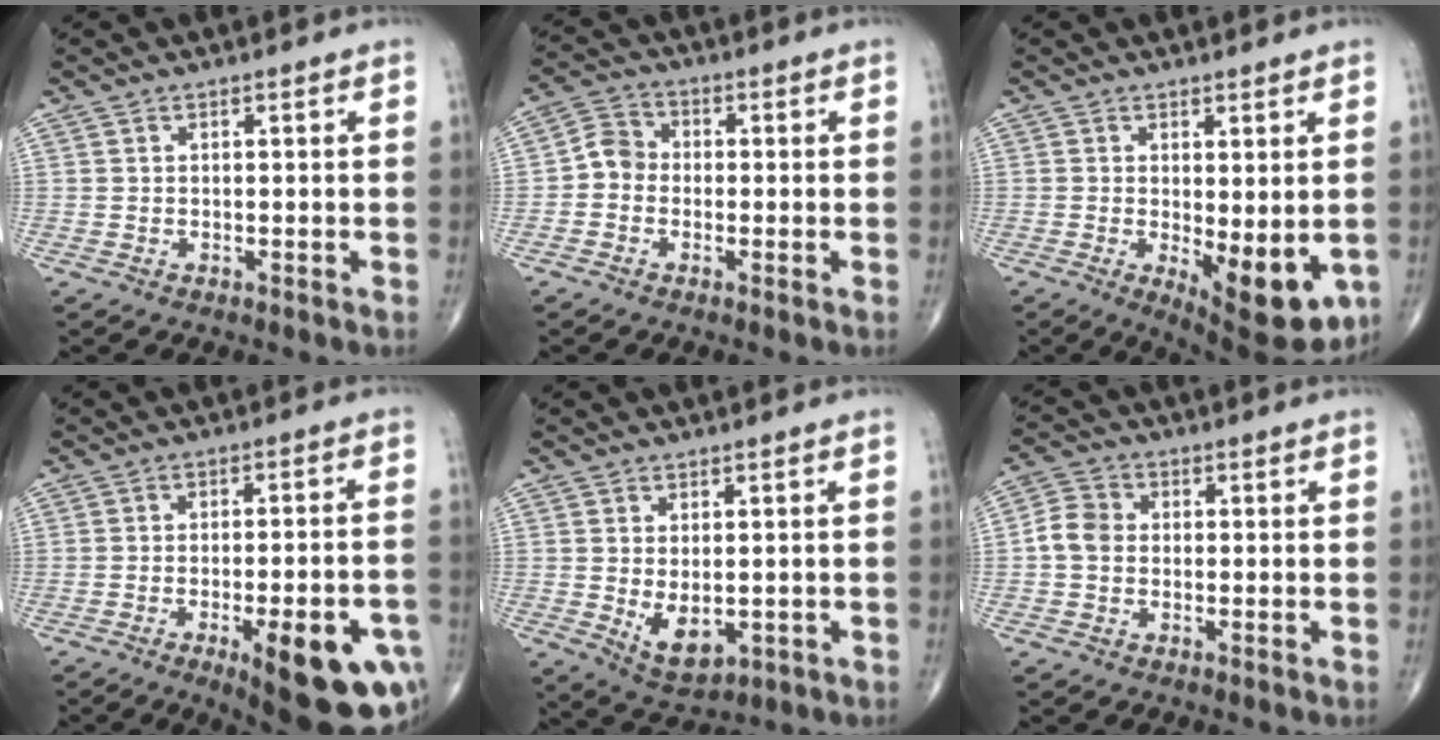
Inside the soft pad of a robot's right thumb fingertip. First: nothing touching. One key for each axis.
{"total": 4.9, "fx": -1.0, "fy": 4.2, "fz": 2.2, "tx": -0.021, "ty": 0.018, "tz": -0.034}
{"total": 11.5, "fx": -2.5, "fy": 4.5, "fz": 10.2, "tx": -0.124, "ty": -0.024, "tz": -0.020}
{"total": 18.9, "fx": -8.2, "fy": 6.2, "fz": 15.9, "tx": -0.151, "ty": 0.024, "tz": -0.096}
{"total": 6.9, "fx": -0.9, "fy": 4.0, "fz": 5.6, "tx": -0.081, "ty": -0.016, "tz": 0.001}
{"total": 5.1, "fx": -0.3, "fy": 4.3, "fz": 2.8, "tx": -0.046, "ty": 0.015, "tz": -0.016}